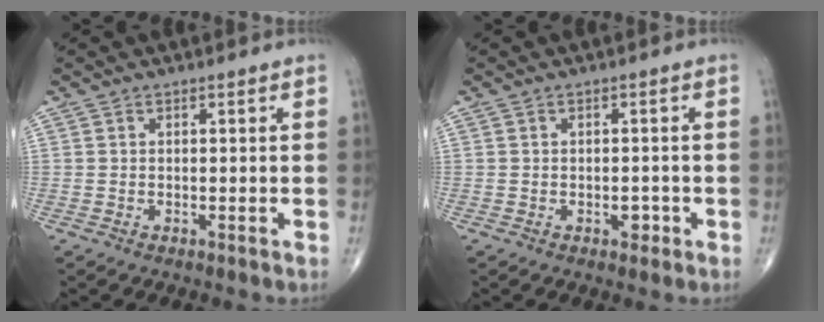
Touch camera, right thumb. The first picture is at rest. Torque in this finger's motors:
{"motor_torque": [2.61, 2.40, 1.36, -1.41, 0.68]}